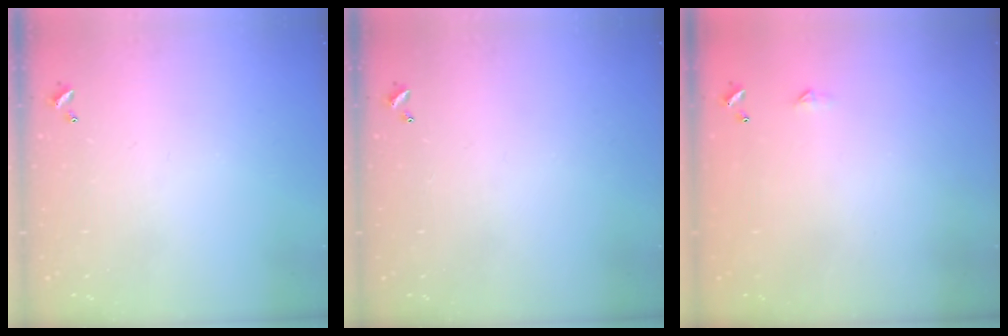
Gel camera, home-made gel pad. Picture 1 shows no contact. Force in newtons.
{"total": 0.0}
{"total": 2.3, "press": 2.3, "slide": 0.4}